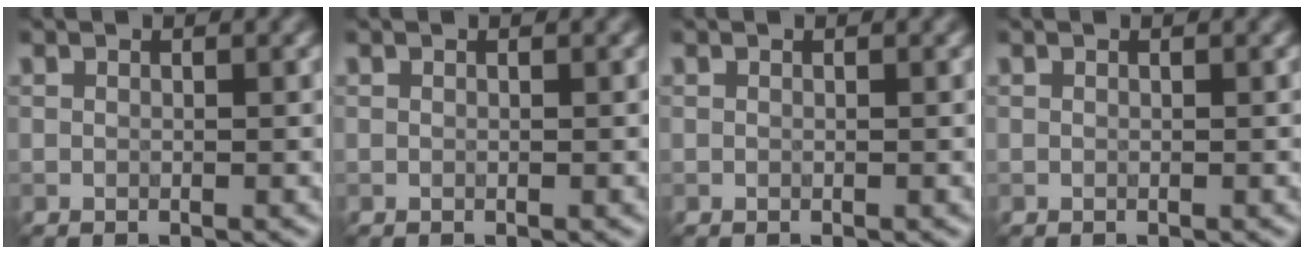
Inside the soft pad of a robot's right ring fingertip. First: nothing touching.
{"total": 0.0}
{"total": 0.0}
{"total": 0.0}